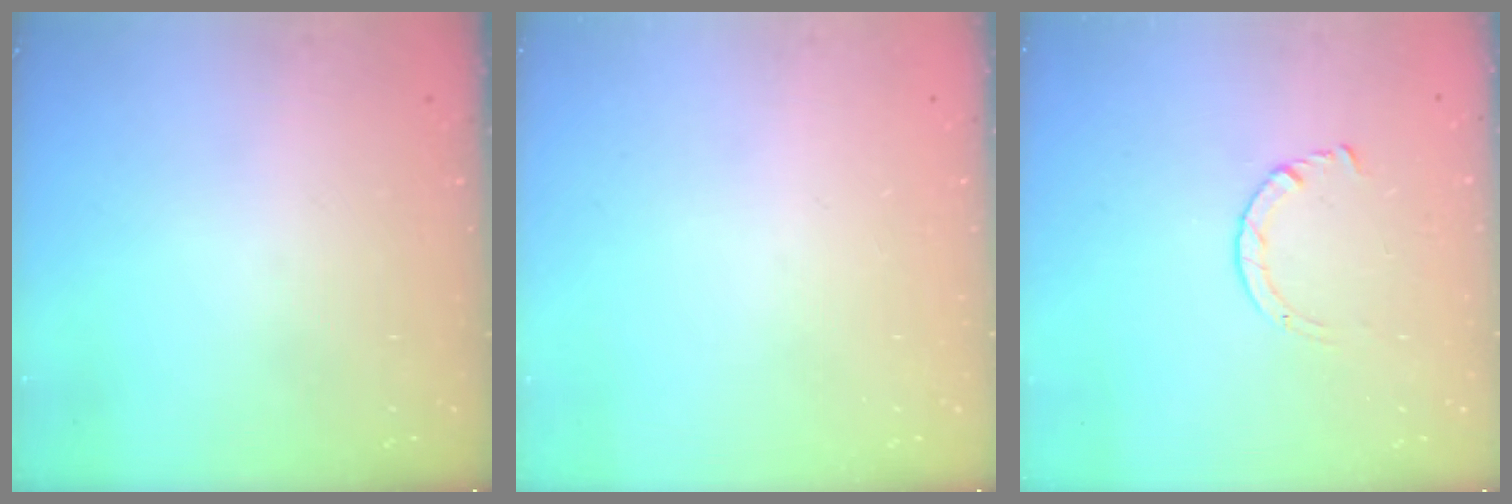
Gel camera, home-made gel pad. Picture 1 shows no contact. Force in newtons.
{"total": 0.0}
{"total": 2.9, "press": 2.8, "slide": 0.3}